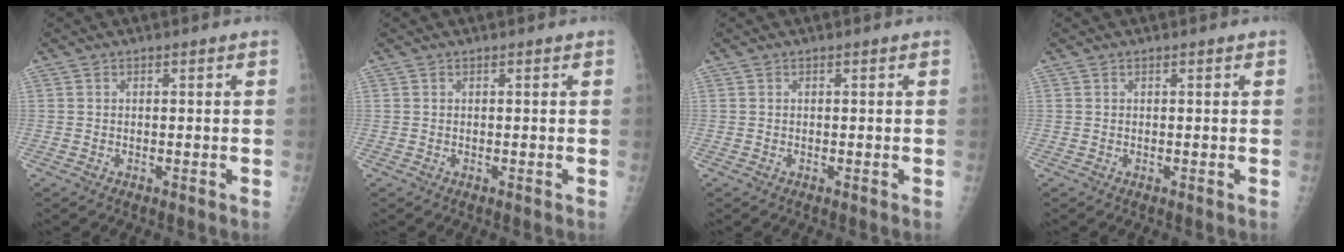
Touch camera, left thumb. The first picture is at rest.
{"total": 0.0}
{"total": 0.0}
{"total": 0.0}